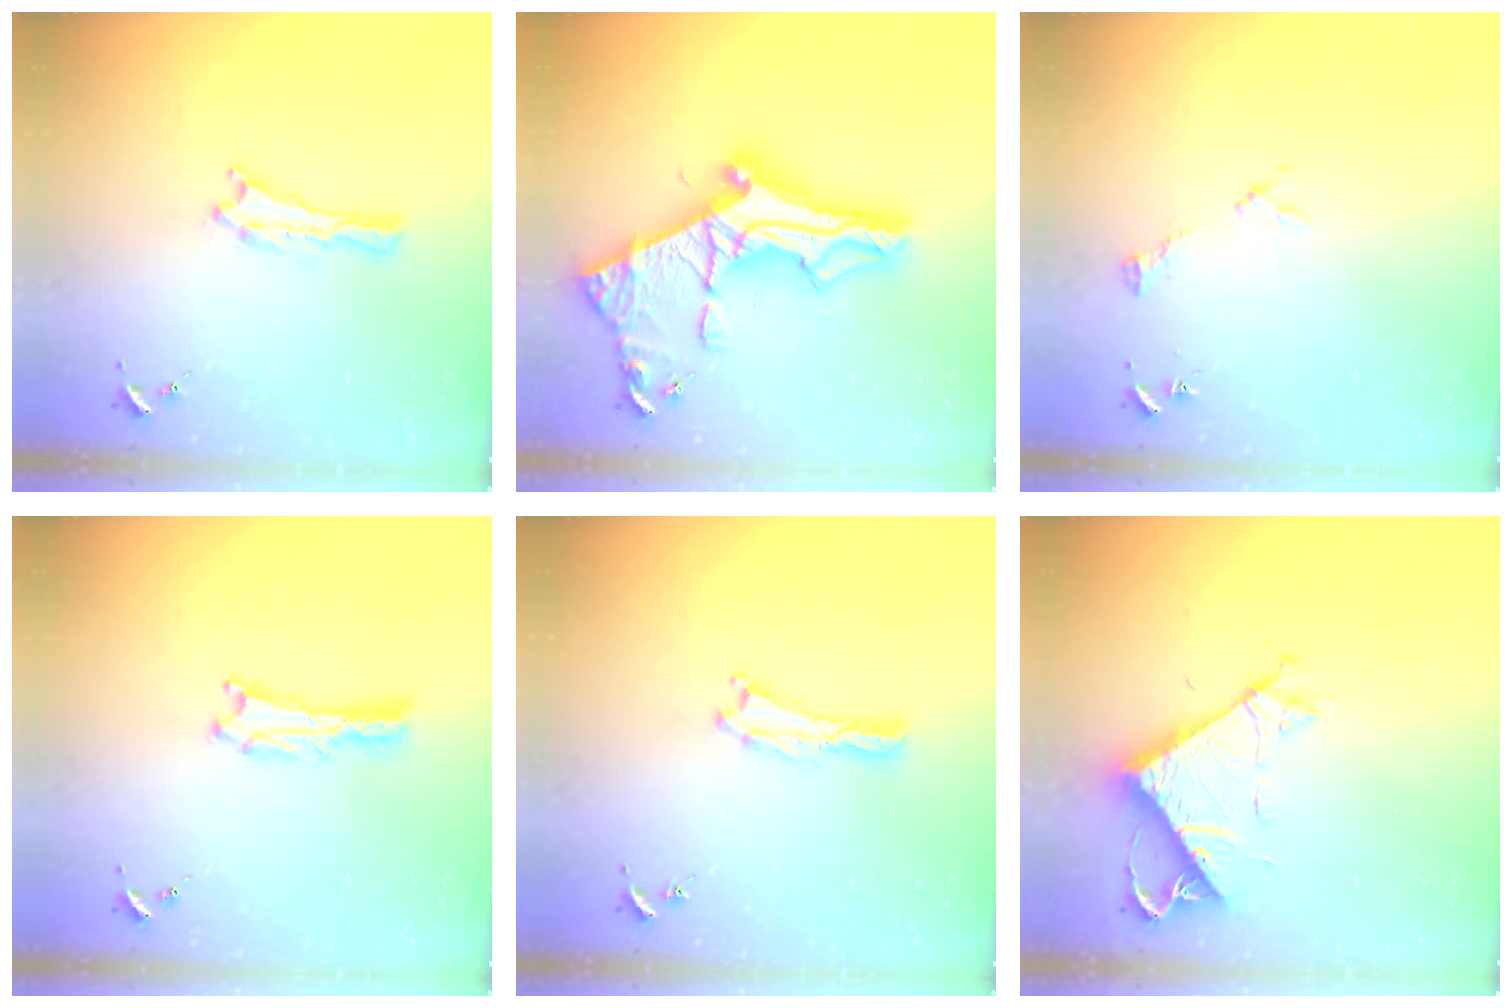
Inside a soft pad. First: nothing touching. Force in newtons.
{"total": 12.4, "press": 12.3, "slide": 1.4}
{"total": 2.2, "press": 2.2, "slide": 0.3}
{"total": 0.6, "press": 0.6, "slide": 0.1}
{"total": 0.0}
{"total": 9.5, "press": 9.5, "slide": 0.4}